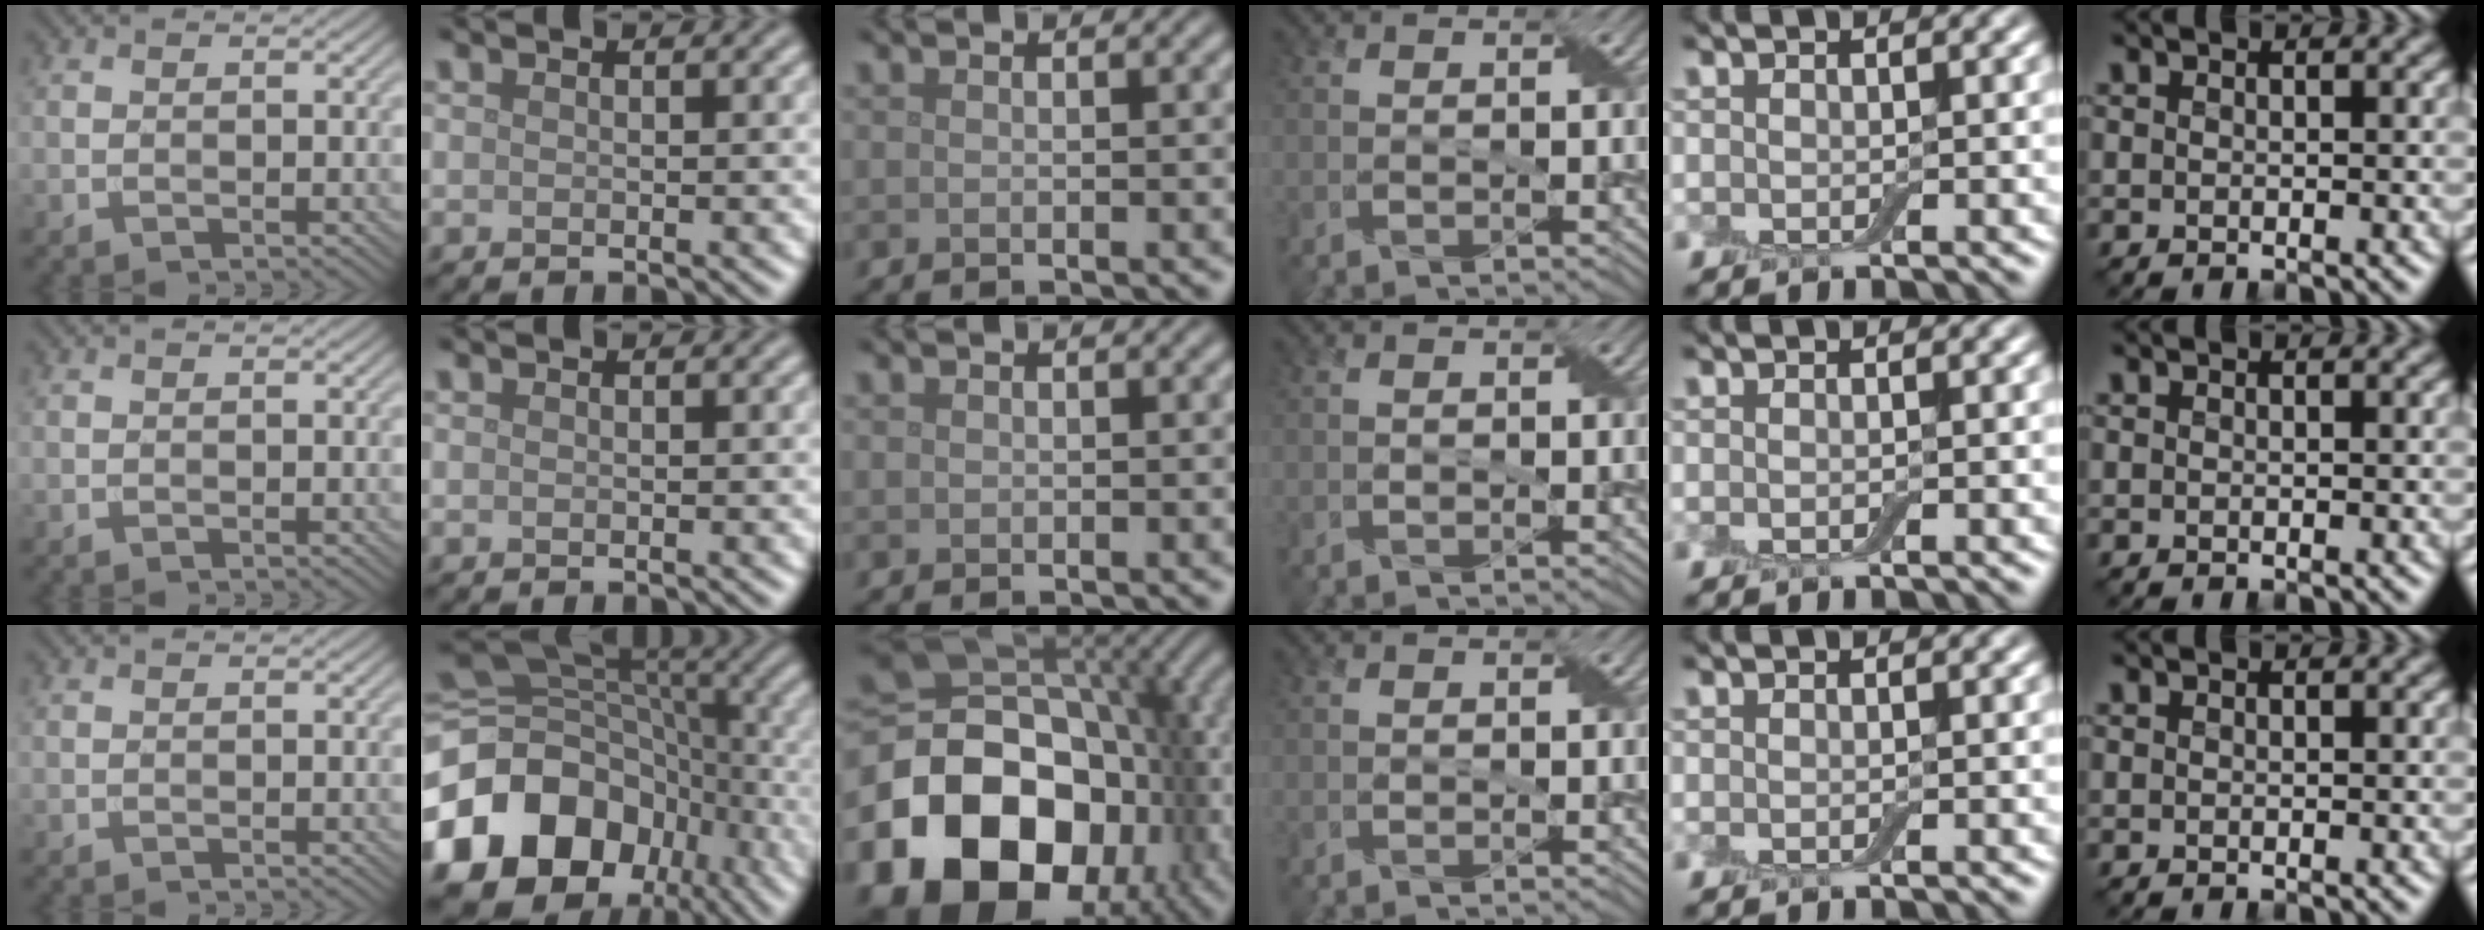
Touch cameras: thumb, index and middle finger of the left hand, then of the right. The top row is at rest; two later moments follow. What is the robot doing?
{"motion": "fold", "object": "cloth"}